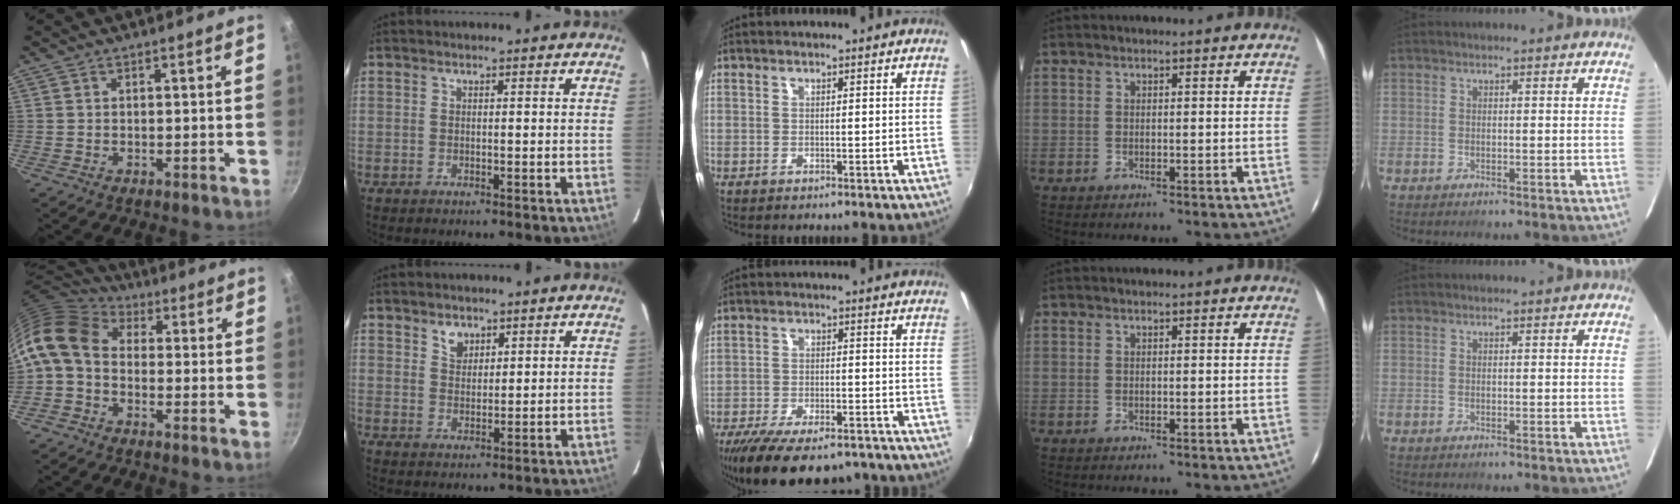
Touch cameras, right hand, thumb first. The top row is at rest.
{"thumb": {"total": 12.0, "force": [-0.5, 8.9, 8.0], "torque": [-0.155, 0.033, -0.031]}, "index": {"total": 3.2, "force": [2.0, 2.2, 1.1], "torque": [-0.009, 0.005, 0.036]}, "middle": {"total": 17.1, "force": [-12.8, 6.3, 9.4], "torque": [-0.193, -0.041, -0.195]}}